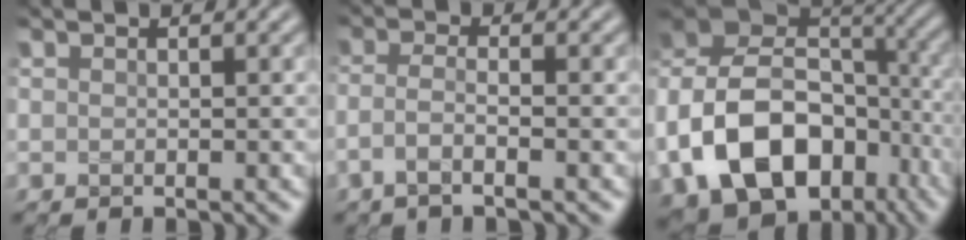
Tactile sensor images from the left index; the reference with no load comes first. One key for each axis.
{"total": 2.7, "fx": -1.2, "fy": 0.7, "fz": 2.3, "tx": -0.042, "ty": 0.002, "tz": -0.038}
{"total": 16.2, "fx": -5.1, "fy": 11.7, "fz": 10.0, "tx": -0.201, "ty": -0.008, "tz": -0.090}